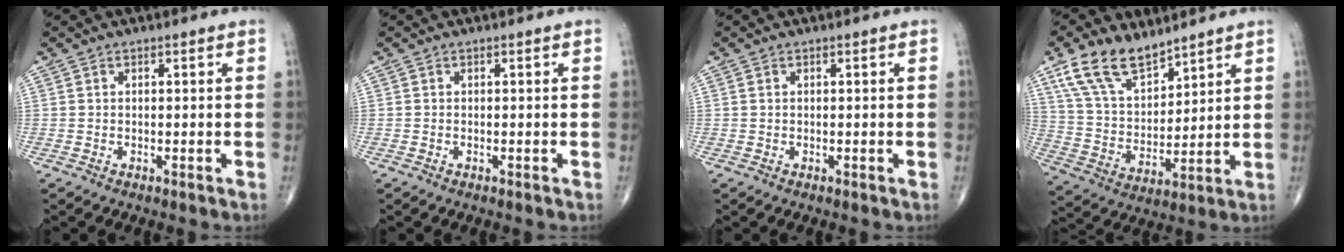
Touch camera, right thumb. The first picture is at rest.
{"total": 0.0}
{"total": 0.0}
{"total": 13.3, "force": [9.3, 6.4, 7.0], "torque": [-0.111, -0.041, 0.189]}